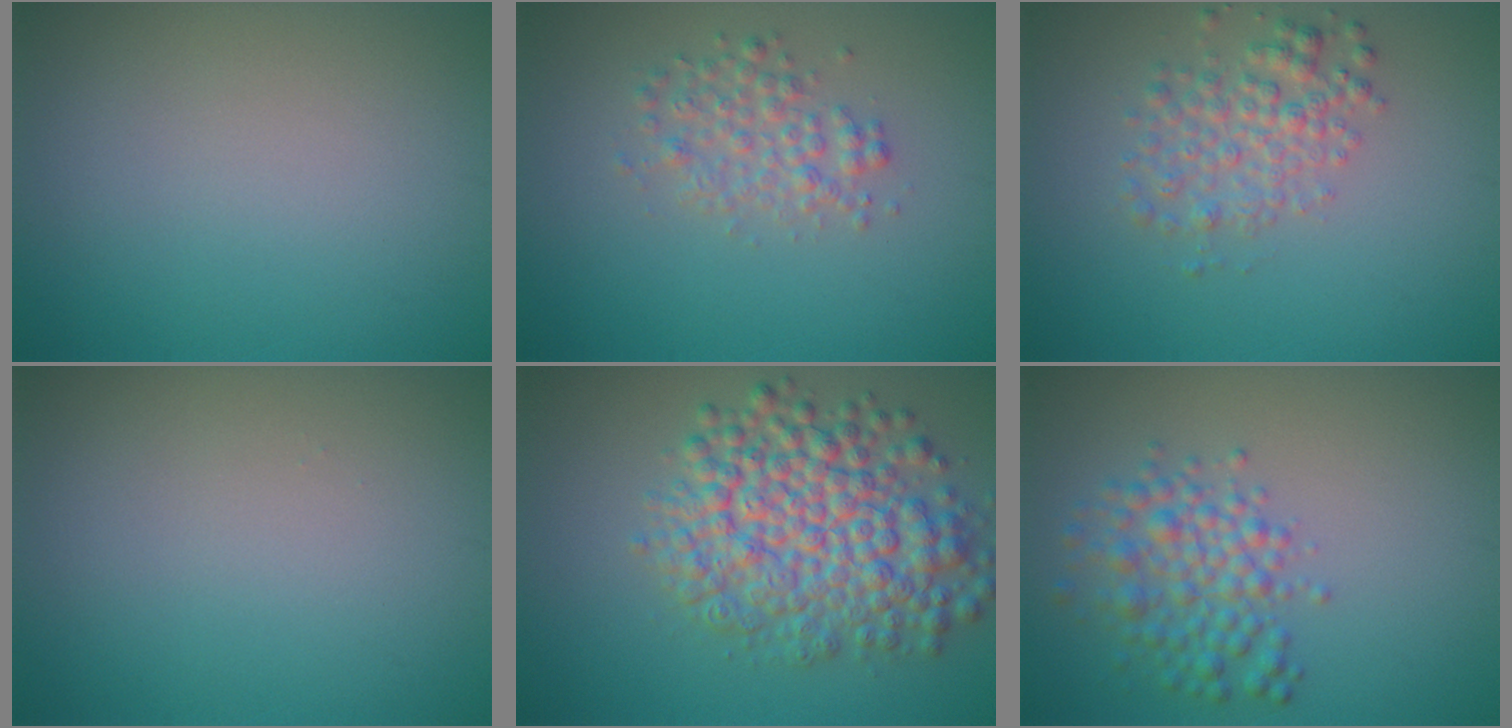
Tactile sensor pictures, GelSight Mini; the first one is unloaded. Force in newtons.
{"total": 2.5, "press": 2.5, "slide": 0.1}
{"total": 3.0, "press": 3.0, "slide": 0.1}
{"total": 0.0}
{"total": 7.8, "press": 7.8, "slide": 0.2}
{"total": 3.6, "press": 3.6, "slide": 0.0}